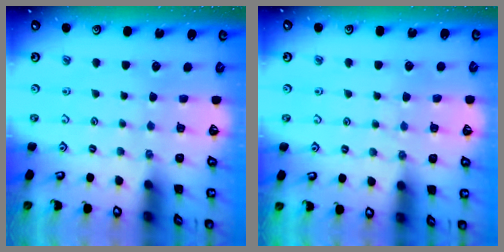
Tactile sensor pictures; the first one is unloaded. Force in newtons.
{"total": 3.7, "press": 3.6, "slide": 0.4}